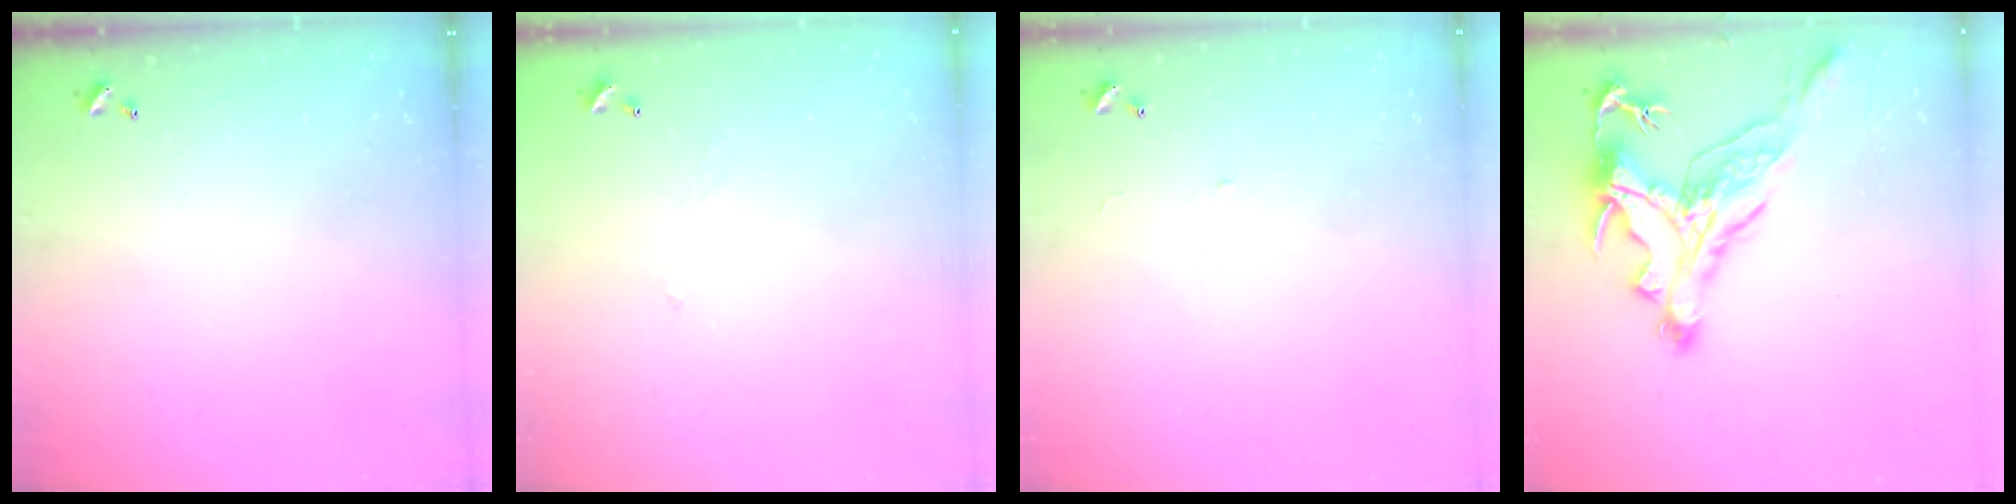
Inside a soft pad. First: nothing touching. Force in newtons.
{"total": 6.0, "press": 6.0, "slide": 0.9}
{"total": 0.6, "press": 0.0, "slide": 0.6}
{"total": 3.9, "press": 3.5, "slide": 1.6}